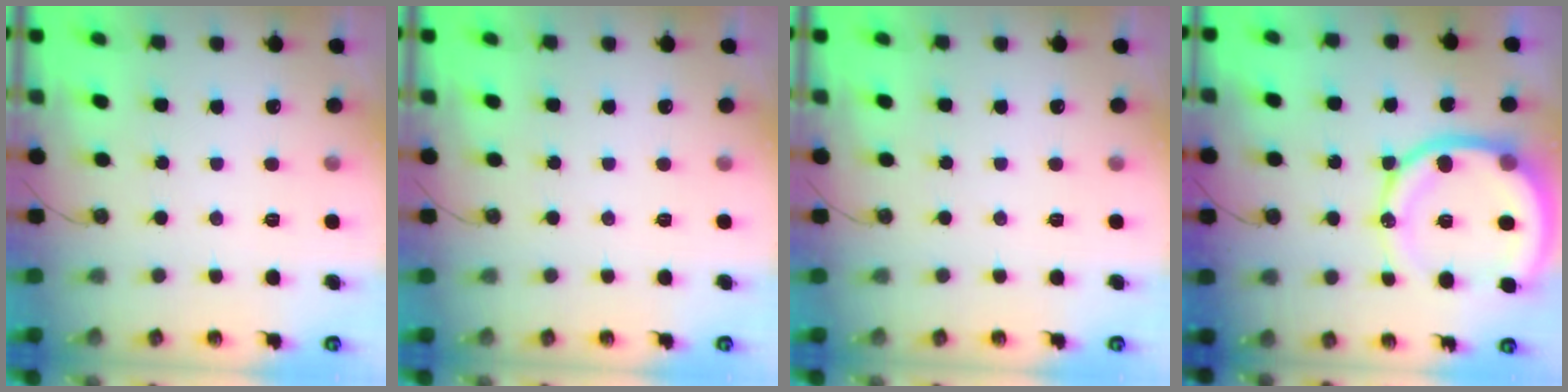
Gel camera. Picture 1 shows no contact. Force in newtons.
{"total": 0.0}
{"total": 0.0}
{"total": 16.9, "press": 16.8, "slide": 1.8}